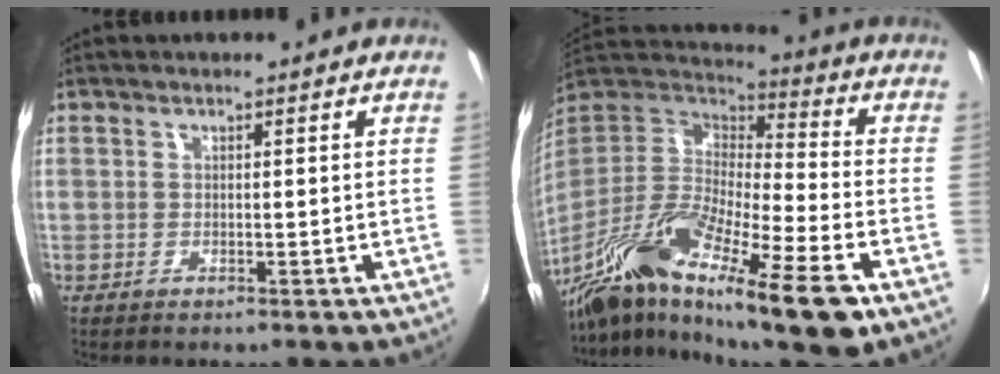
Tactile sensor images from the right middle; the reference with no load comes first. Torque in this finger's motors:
{"motor_torque": [0.79, -1.35, 0.91, 0.21]}